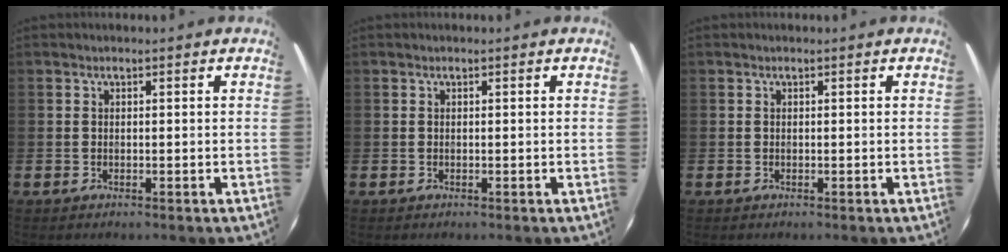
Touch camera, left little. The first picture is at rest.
{"total": 0.0}
{"total": 0.0}